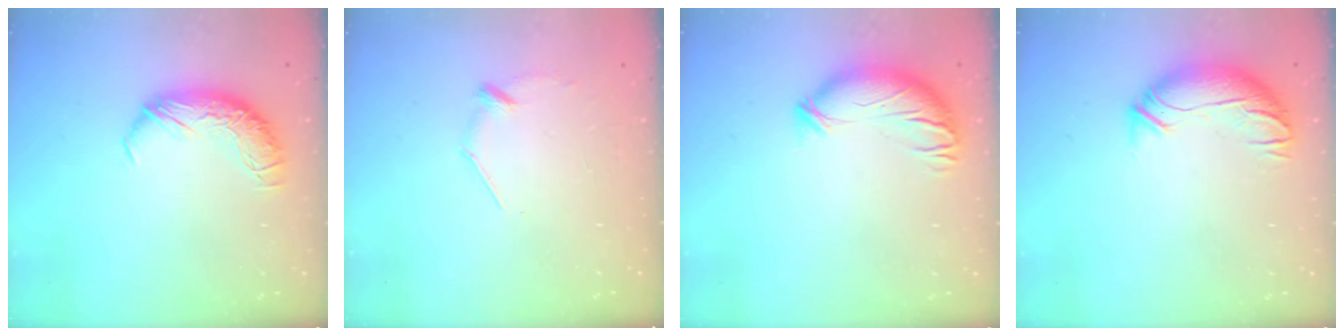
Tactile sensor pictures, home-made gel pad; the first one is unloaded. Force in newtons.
{"total": 6.7, "press": 6.6, "slide": 0.9}
{"total": 3.9, "press": 3.0, "slide": 2.6}
{"total": 3.5, "press": 2.3, "slide": 2.6}